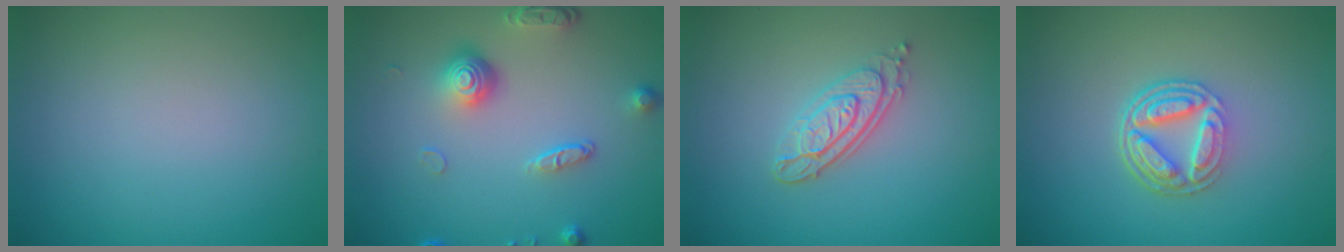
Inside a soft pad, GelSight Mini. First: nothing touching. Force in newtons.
{"total": 4.2, "press": 3.1, "slide": 2.9}
{"total": 3.3, "press": 2.7, "slide": 1.9}
{"total": 5.1, "press": 3.6, "slide": 3.6}